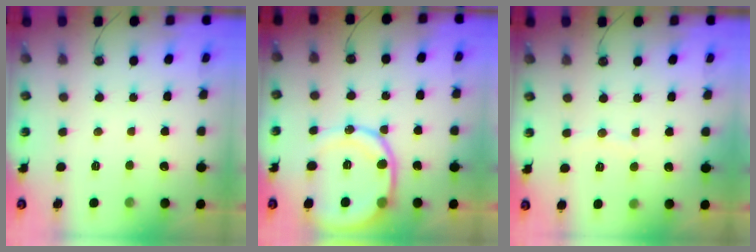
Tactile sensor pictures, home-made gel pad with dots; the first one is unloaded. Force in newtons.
{"total": 14.2, "press": 14.0, "slide": 2.0}
{"total": 2.8, "press": 2.8, "slide": 0.3}